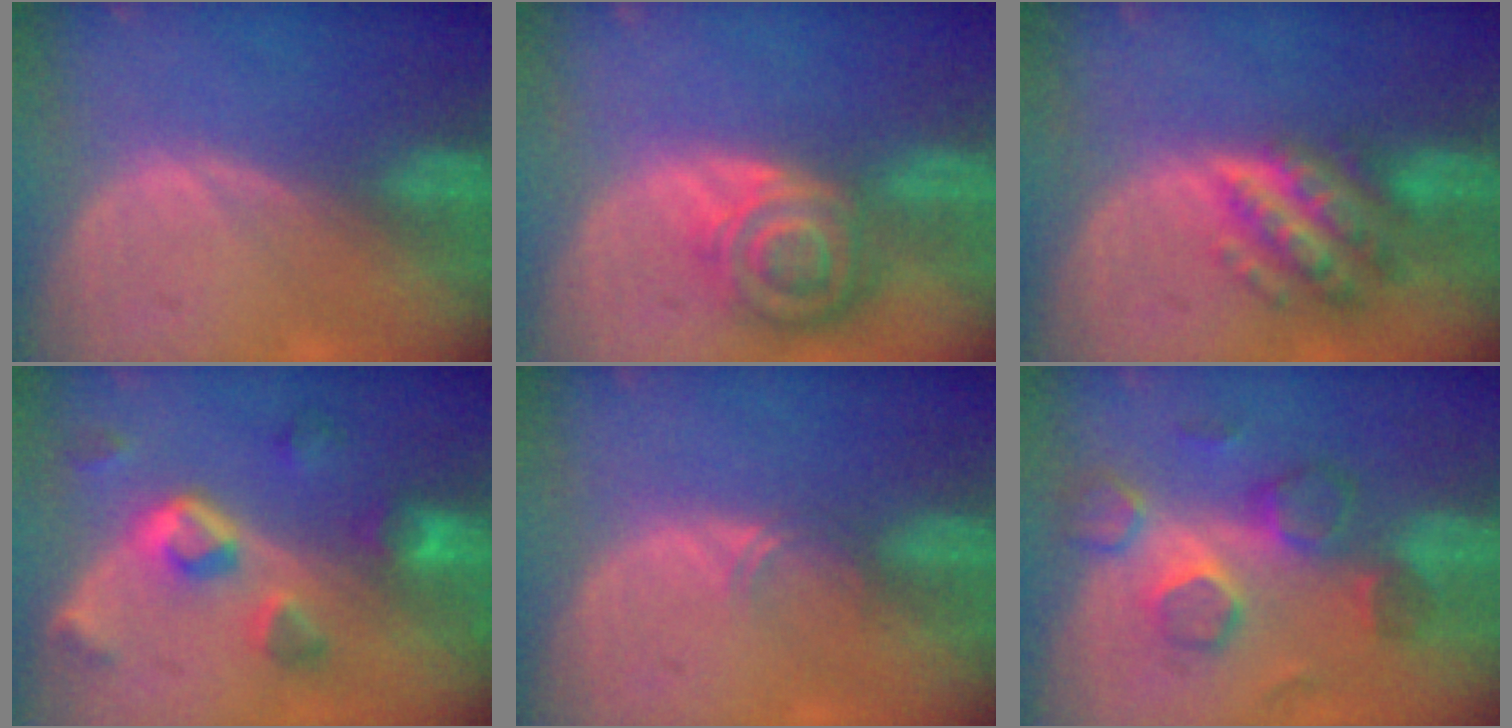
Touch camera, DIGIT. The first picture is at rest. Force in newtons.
{"total": 8.3, "press": 7.2, "slide": 4.1}
{"total": 7.6, "press": 7.6, "slide": 0.5}
{"total": 7.8, "press": 7.0, "slide": 3.4}
{"total": 1.4, "press": 1.1, "slide": 0.9}
{"total": 8.2, "press": 8.0, "slide": 1.8}